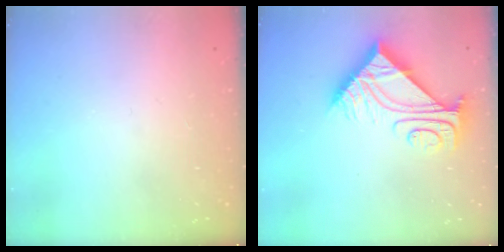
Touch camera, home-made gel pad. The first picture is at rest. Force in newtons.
{"total": 9.9, "press": 9.8, "slide": 0.9}